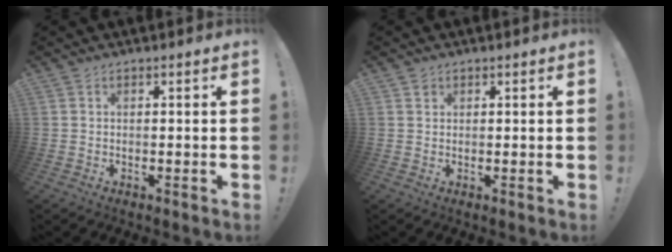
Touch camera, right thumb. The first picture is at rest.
{"total": 1.2, "force": [0.8, 0.9, 0.1], "torque": [0.000, -0.002, 0.015]}